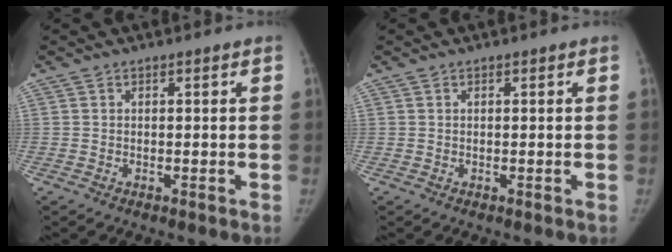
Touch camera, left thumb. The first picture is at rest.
{"total": 0.0}